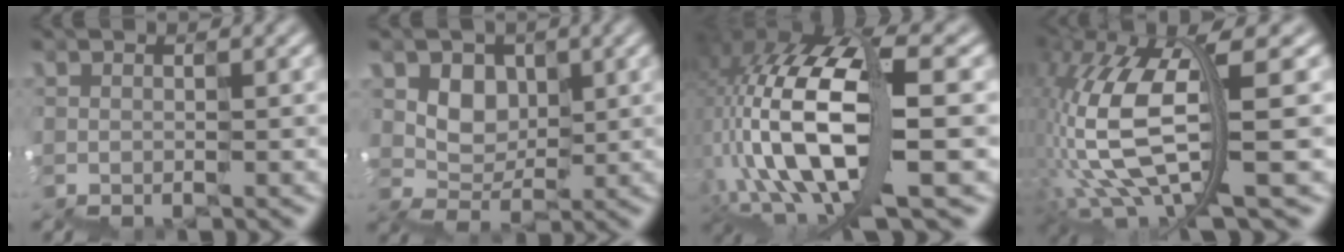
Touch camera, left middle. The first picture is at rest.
{"total": 2.7, "force": [1.2, 2.4, 0.0], "torque": [-0.002, 0.001, 0.021]}
{"total": 12.7, "force": [-2.6, 5.2, 11.2], "torque": [-0.242, 0.016, -0.042]}
{"total": 9.6, "force": [-0.3, 3.8, 8.8], "torque": [-0.209, -0.004, -0.007]}